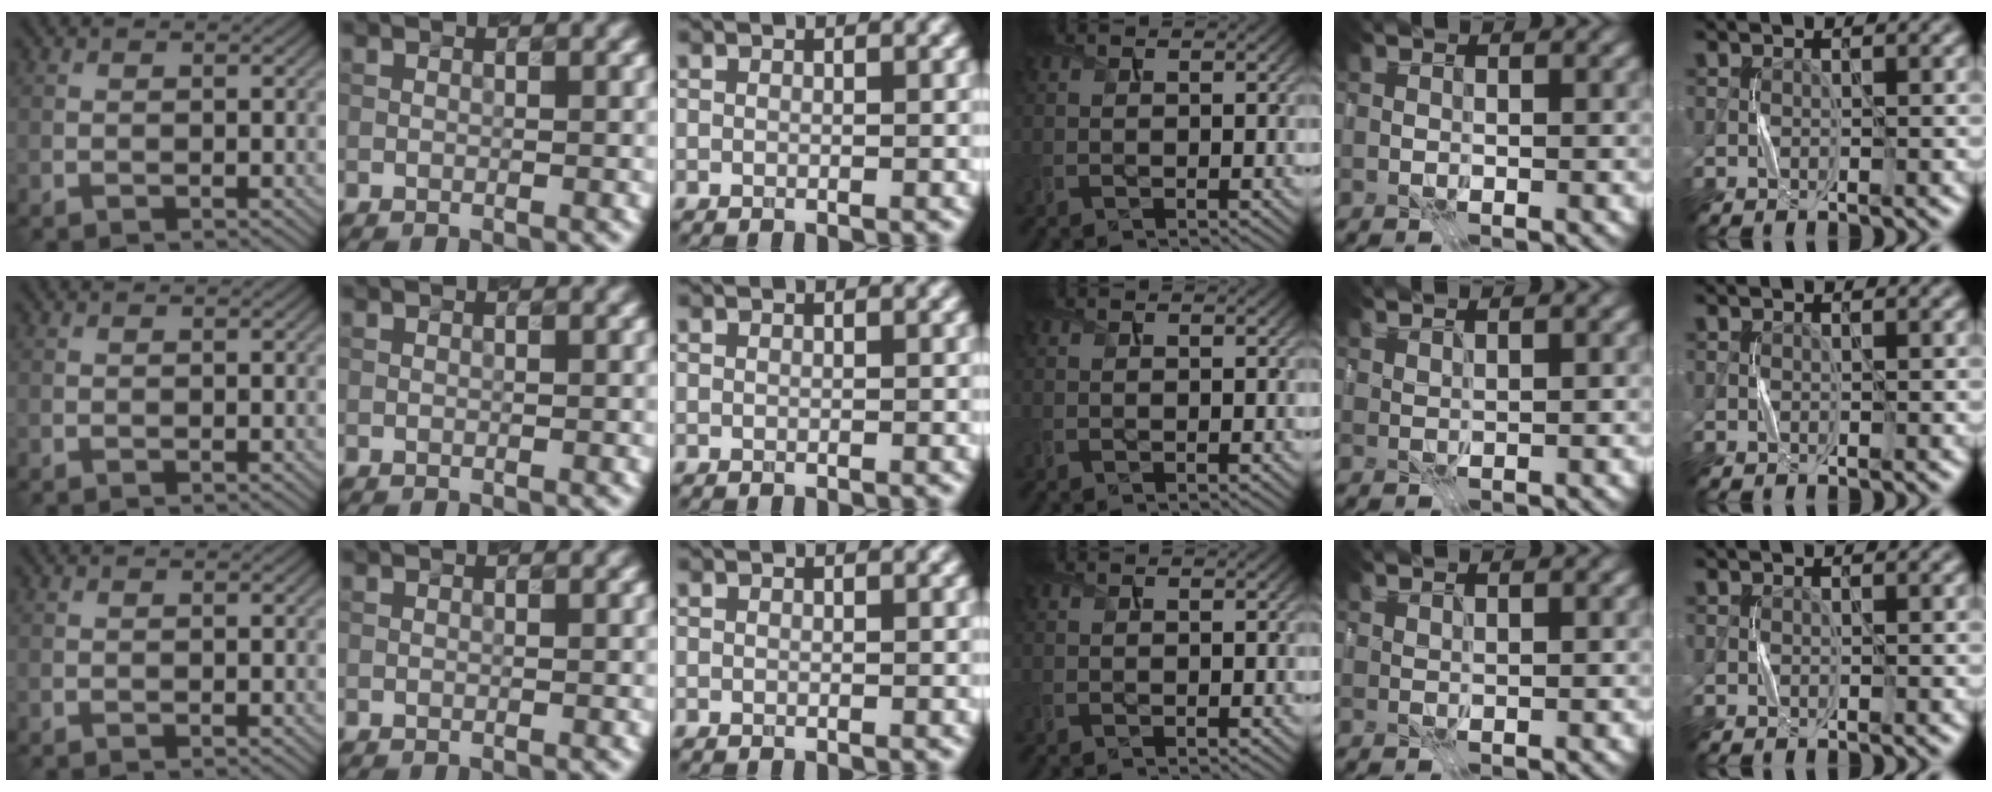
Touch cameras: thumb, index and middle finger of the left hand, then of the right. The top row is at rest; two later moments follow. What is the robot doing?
{"motion": "press", "object": "sticky note"}